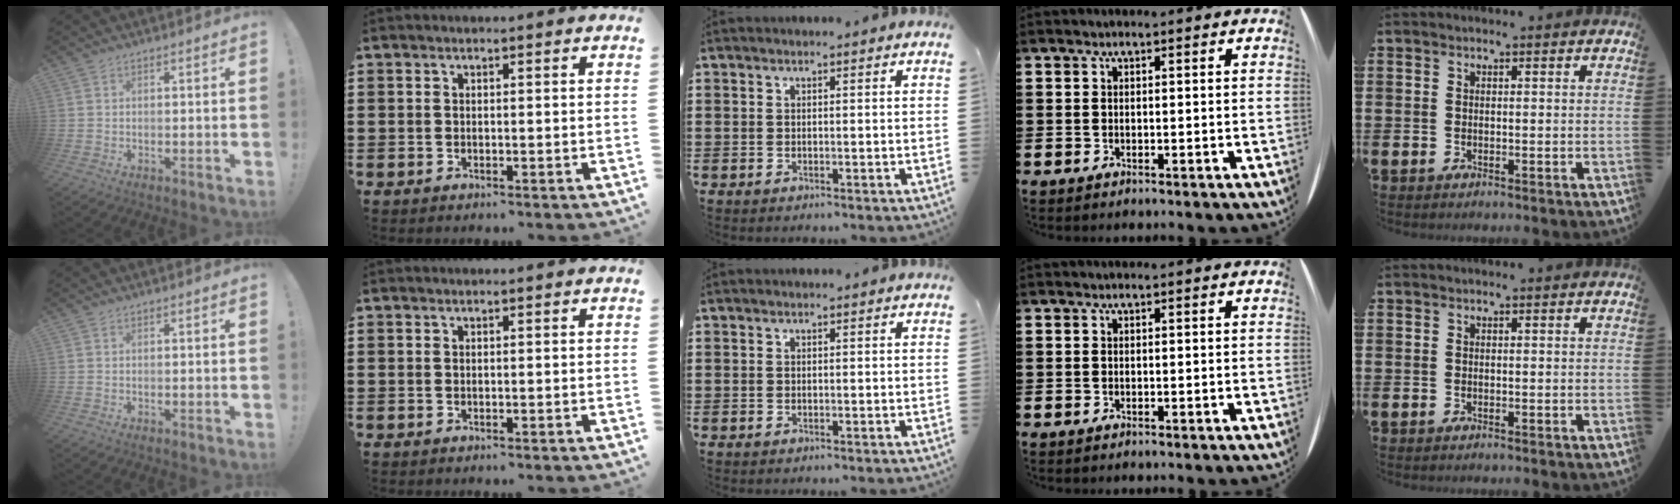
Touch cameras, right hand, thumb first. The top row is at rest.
{}